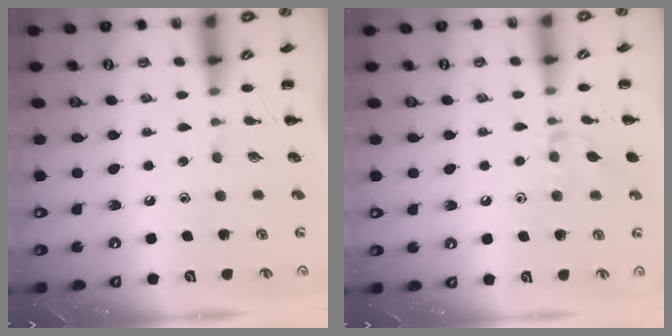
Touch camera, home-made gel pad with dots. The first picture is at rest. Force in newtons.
{"total": 8.0, "press": 7.9, "slide": 1.4}